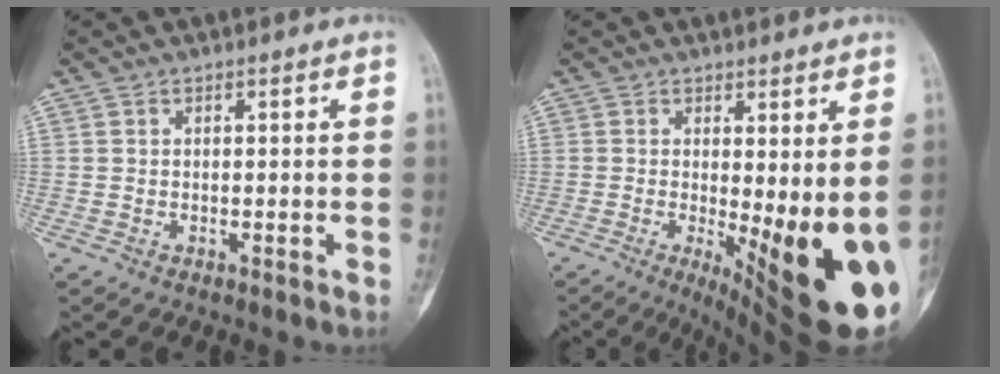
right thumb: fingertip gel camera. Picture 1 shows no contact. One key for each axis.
{"total": 17.4, "fx": -3.5, "fy": 4.8, "fz": 16.4, "tx": -0.170, "ty": -0.027, "tz": -0.026}